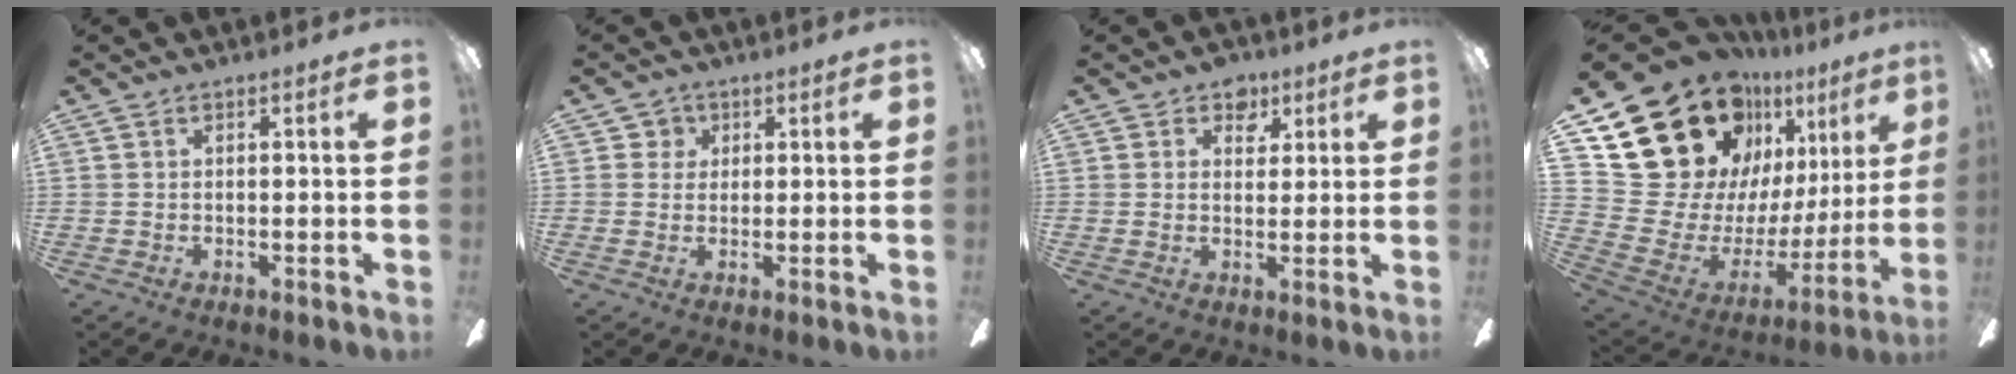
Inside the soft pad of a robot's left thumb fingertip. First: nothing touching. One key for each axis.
{"total": 3.3, "fx": 1.3, "fy": 2.9, "fz": 0.7, "tx": -0.014, "ty": 0.009, "tz": 0.021}
{"total": 4.7, "fx": 3.1, "fy": 3.3, "fz": 1.2, "tx": 0.003, "ty": -0.012, "tz": 0.050}
{"total": 25.1, "fx": 15.8, "fy": 16.5, "fz": 10.4, "tx": -0.183, "ty": -0.114, "tz": 0.323}